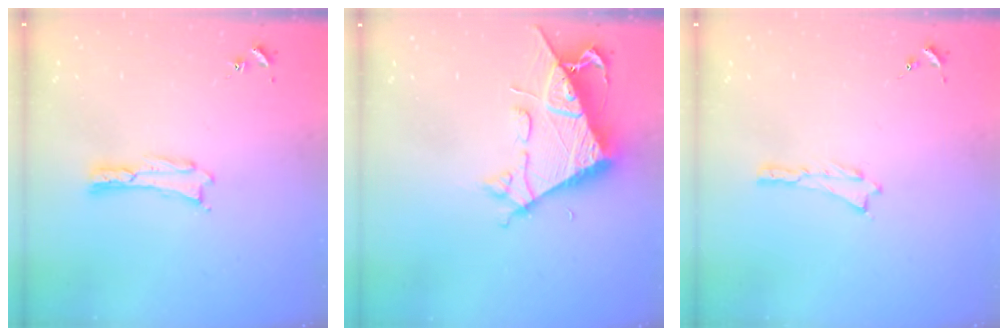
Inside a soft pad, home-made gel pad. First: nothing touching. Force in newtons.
{"total": 8.4, "press": 8.3, "slide": 0.8}
{"total": 0.0}